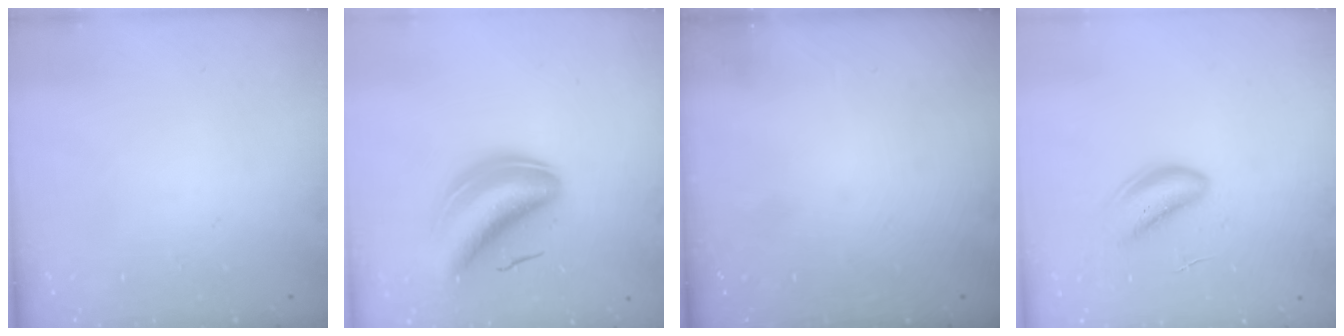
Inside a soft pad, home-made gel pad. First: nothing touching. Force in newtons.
{"total": 8.4, "press": 8.0, "slide": 2.4}
{"total": 0.0}
{"total": 5.8, "press": 5.7, "slide": 1.1}